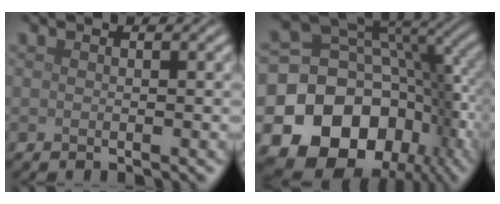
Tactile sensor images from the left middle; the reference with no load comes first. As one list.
[{"total": 16.7, "force": [-5.6, 12.9, 9.0], "torque": [-0.169, -0.026, -0.086]}]